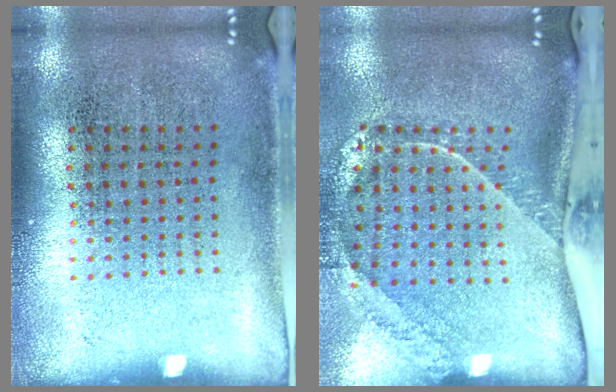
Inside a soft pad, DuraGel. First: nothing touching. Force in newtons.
{"total": 2.6, "press": 1.7, "slide": 1.9}